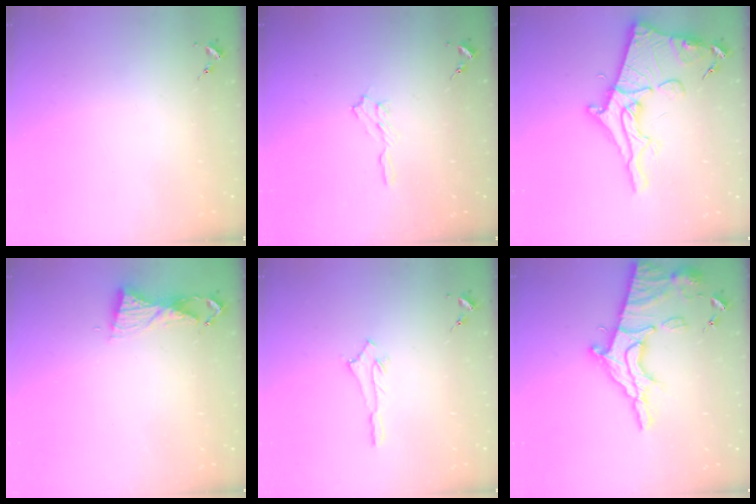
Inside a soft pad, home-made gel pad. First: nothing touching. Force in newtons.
{"total": 5.8, "press": 5.7, "slide": 0.6}
{"total": 19.1, "press": 19.1, "slide": 1.4}
{"total": 6.2, "press": 6.1, "slide": 0.6}
{"total": 2.9, "press": 2.9, "slide": 0.2}
{"total": 19.8, "press": 19.8, "slide": 1.8}